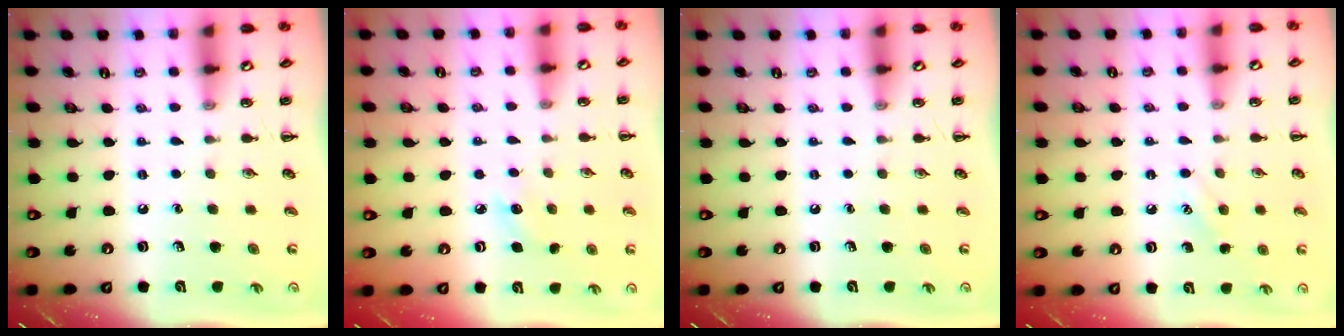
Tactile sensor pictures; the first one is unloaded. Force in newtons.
{"total": 6.3, "press": 6.0, "slide": 1.9}
{"total": 0.0}
{"total": 6.9, "press": 6.7, "slide": 1.7}